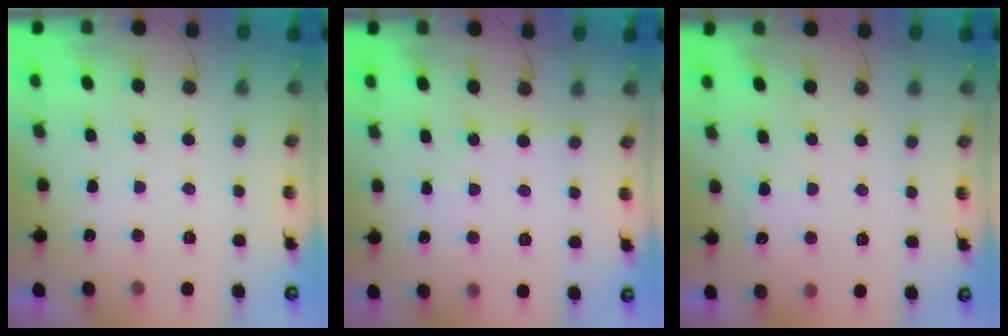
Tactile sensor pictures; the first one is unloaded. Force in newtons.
{"total": 1.6, "press": 1.6, "slide": 0.3}
{"total": 4.5, "press": 4.4, "slide": 0.6}